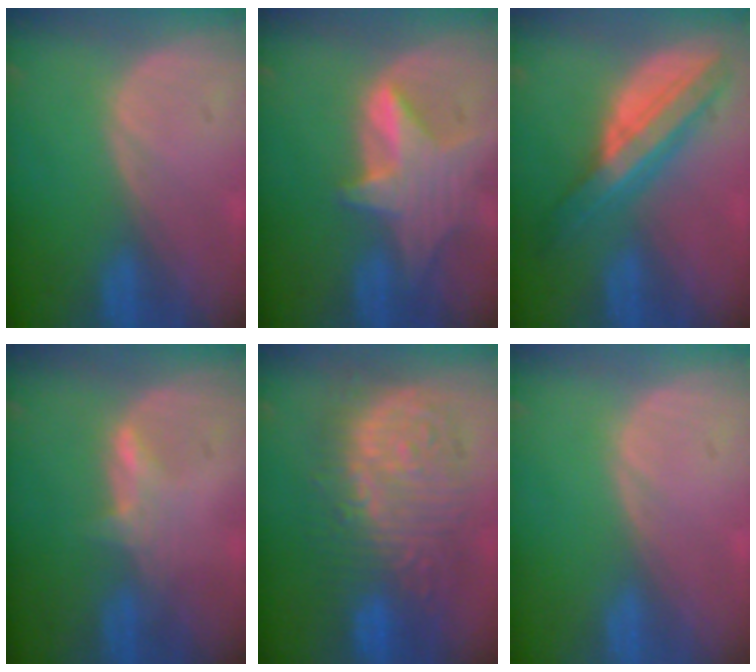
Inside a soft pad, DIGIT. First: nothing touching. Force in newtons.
{"total": 7.1, "press": 6.8, "slide": 1.9}
{"total": 8.5, "press": 8.5, "slide": 0.5}
{"total": 2.6, "press": 2.5, "slide": 0.3}
{"total": 12.7, "press": 12.7, "slide": 1.3}
{"total": 0.0}